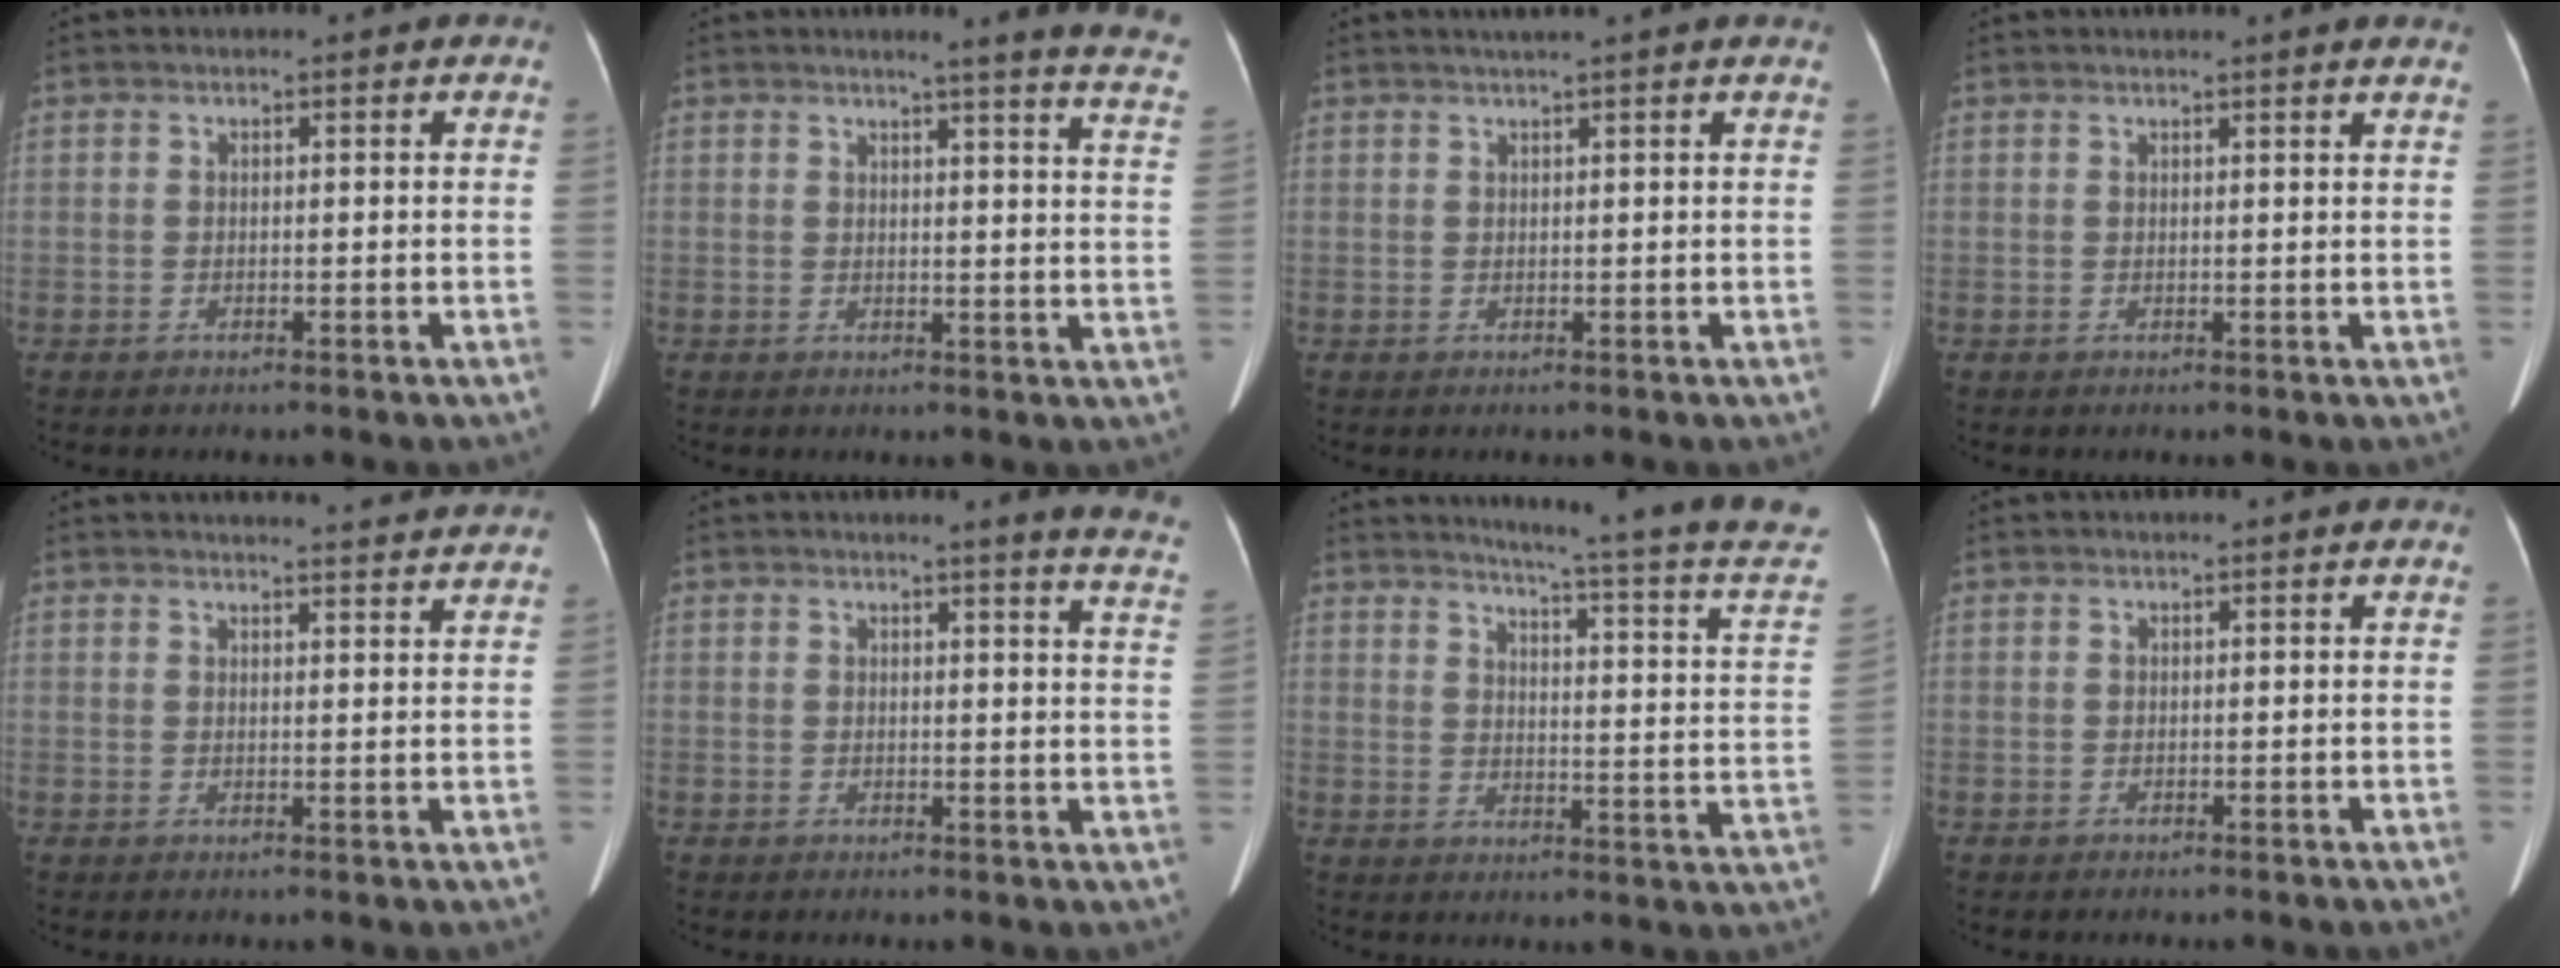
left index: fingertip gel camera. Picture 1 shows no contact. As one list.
[{"total": 11.9, "force": [10.3, -0.9, 5.9], "torque": [-0.059, -0.063, 0.089]}, {"total": 3.0, "force": [2.5, -0.7, 1.6], "torque": [-0.019, 0.015, 0.036]}, {"total": 4.9, "force": [4.4, -0.4, 2.1], "torque": [-0.026, 0.010, 0.038]}, {"total": 7.9, "force": [7.7, -0.4, 1.6], "torque": [-0.021, -0.002, 0.074]}, {"total": 9.1, "force": [8.0, -0.8, 4.1], "torque": [-0.033, -0.056, 0.059]}, {"total": 20.3, "force": [18.4, -2.7, 8.1], "torque": [-0.127, -0.113, 0.210]}, {"total": 0.0}]